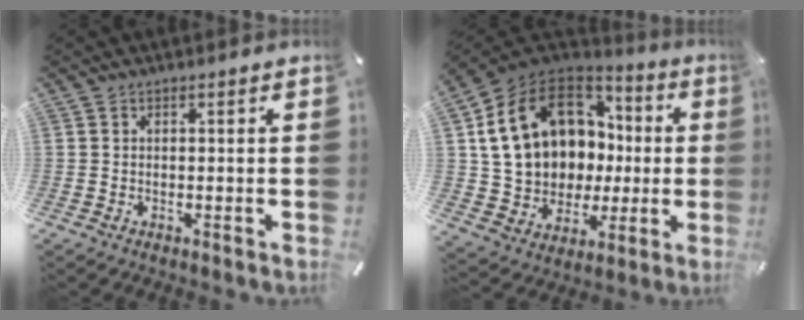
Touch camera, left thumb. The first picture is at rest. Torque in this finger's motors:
{"motor_torque": [2.51, 2.50, 1.28, -0.14, 0.39]}